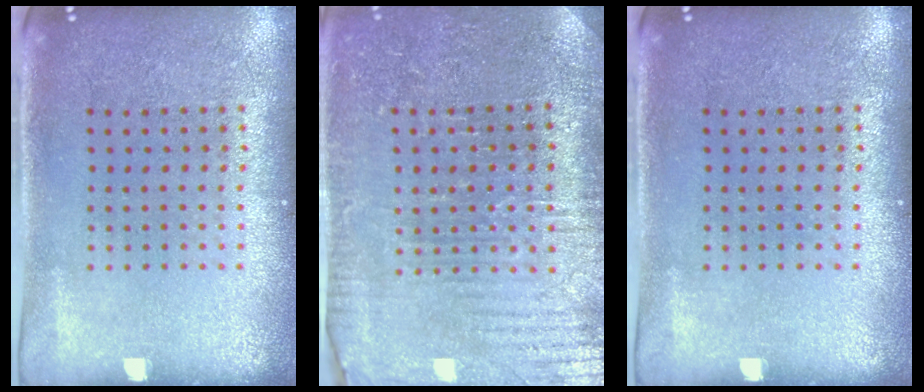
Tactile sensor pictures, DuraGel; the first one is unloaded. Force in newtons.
{"total": 3.7, "press": 3.6, "slide": 0.9}
{"total": 0.0}